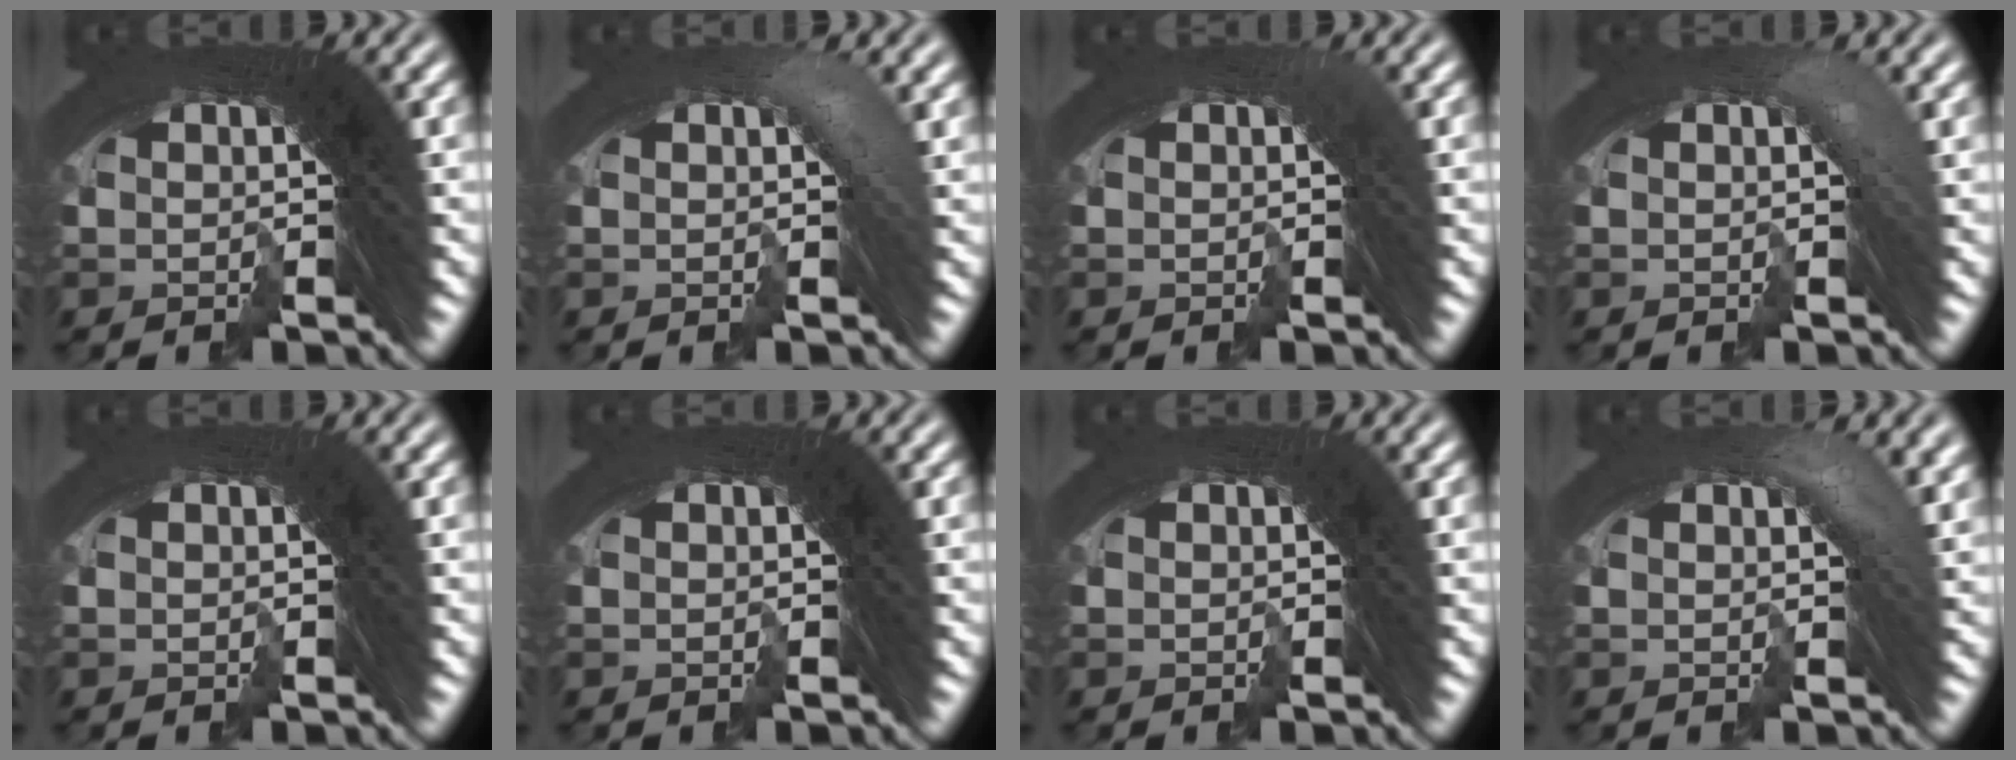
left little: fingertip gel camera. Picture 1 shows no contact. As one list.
[{"total": 1.8, "force": [0.2, 0.7, 1.7], "torque": [-0.017, 0.007, -0.004]}, {"total": 0.0}, {"total": 1.5, "force": [0.1, 0.5, 1.4], "torque": [-0.015, 0.006, -0.005]}, {"total": 0.0}, {"total": 0.0}, {"total": 0.0}, {"total": 2.8, "force": [0.6, 1.1, 2.5], "torque": [-0.024, 0.008, -0.001]}]